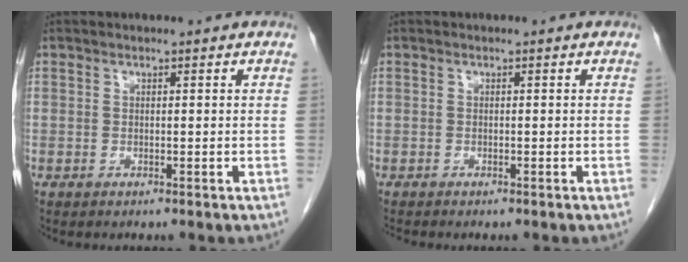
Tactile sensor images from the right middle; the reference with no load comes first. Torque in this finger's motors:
{"motor_torque": [0.33, -0.18, 0.10, 0.00]}